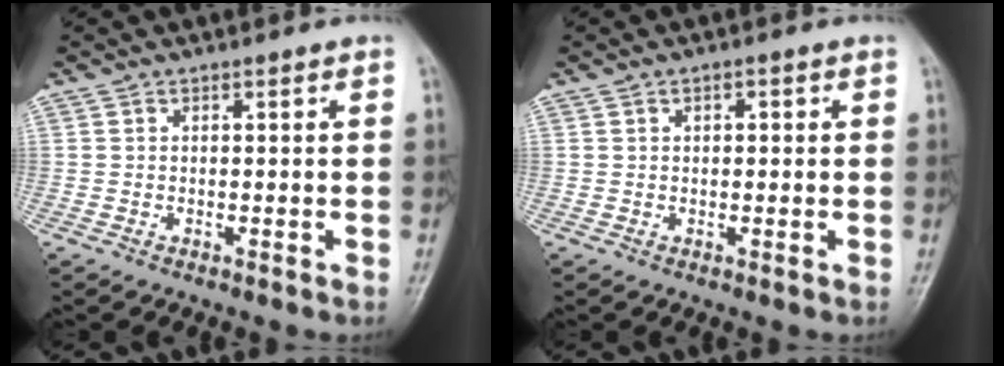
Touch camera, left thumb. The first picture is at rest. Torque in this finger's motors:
{"motor_torque": [-0.17, -0.18, 0.07, -0.01, -0.03]}